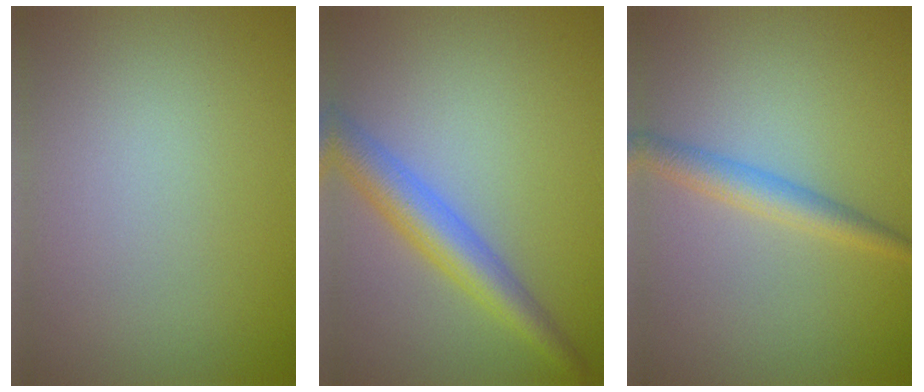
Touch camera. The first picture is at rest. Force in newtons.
{"total": 4.5, "press": 4.5, "slide": 0.1}
{"total": 2.5, "press": 2.5, "slide": 0.1}